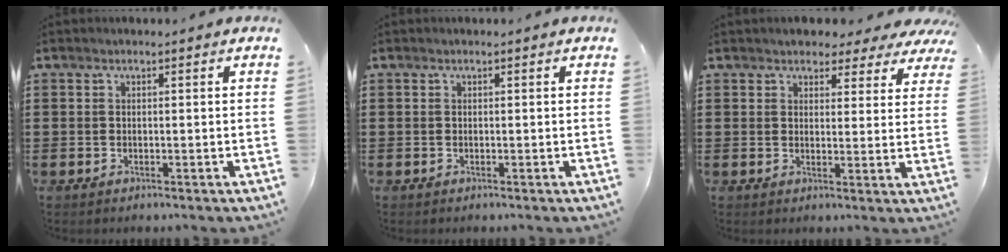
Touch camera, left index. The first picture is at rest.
{"total": 0.0}
{"total": 3.5, "force": [3.2, 1.3, 0.7], "torque": [-0.020, -0.009, 0.056]}